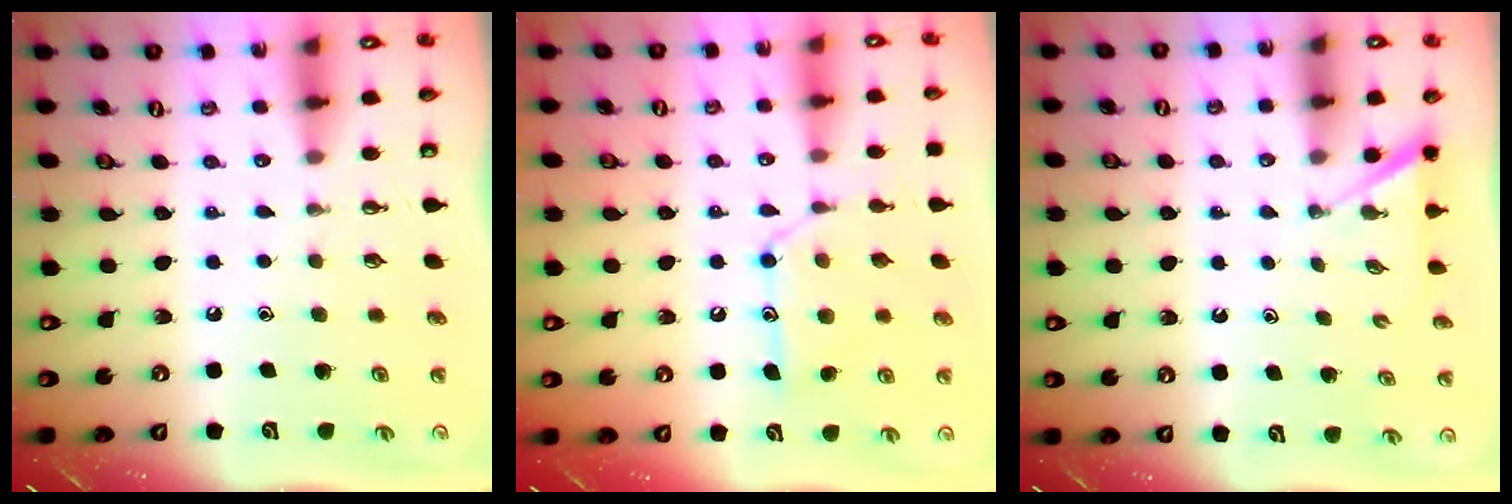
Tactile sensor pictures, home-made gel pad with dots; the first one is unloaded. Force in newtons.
{"total": 13.7, "press": 13.7, "slide": 1.1}
{"total": 1.2, "press": 1.2, "slide": 0.1}